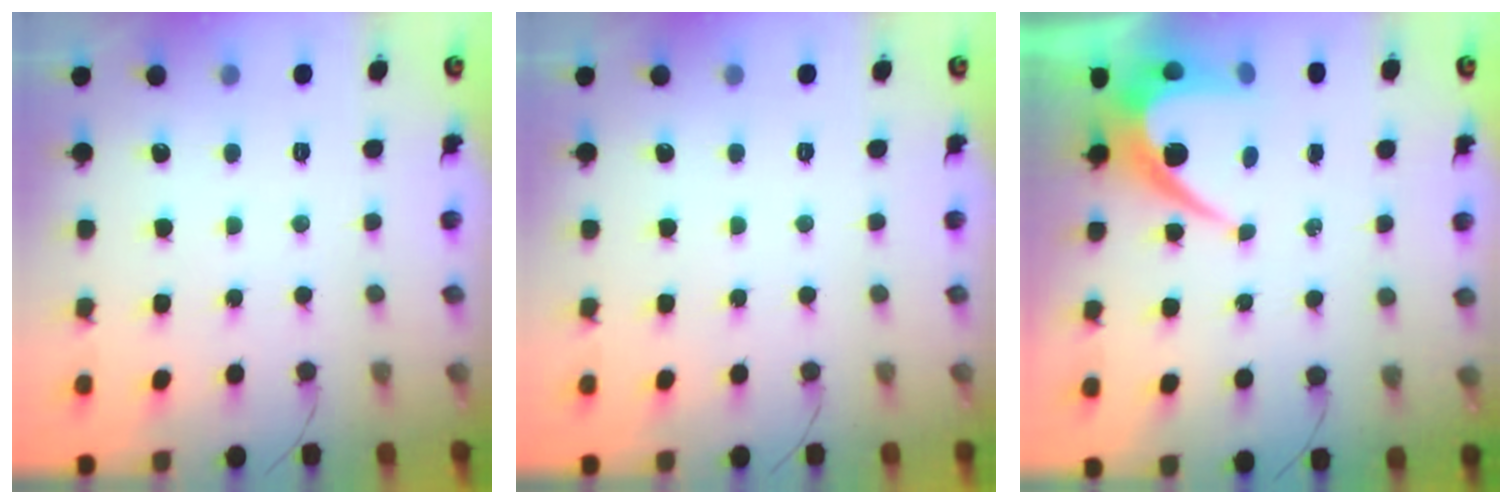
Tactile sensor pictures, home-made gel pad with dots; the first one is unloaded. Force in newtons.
{"total": 0.0}
{"total": 8.7, "press": 8.7, "slide": 0.4}